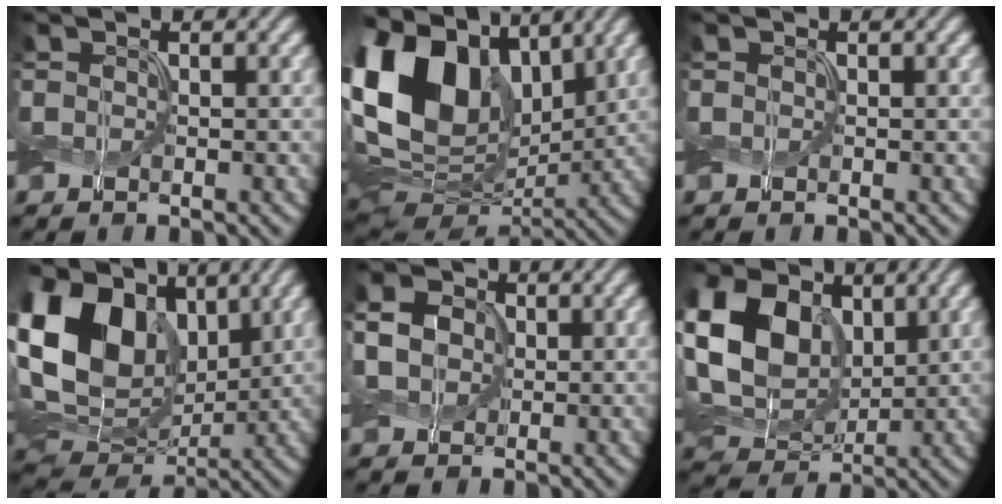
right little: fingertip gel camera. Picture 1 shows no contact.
{"total": 17.1, "force": [5.1, 11.4, 11.7], "torque": [-0.256, 0.026, 0.084]}
{"total": 0.0}
{"total": 19.1, "force": [5.8, 13.4, 12.3], "torque": [-0.261, 0.049, 0.100]}
{"total": 4.0, "force": [0.7, 3.2, 2.2], "torque": [-0.065, 0.013, 0.000]}
{"total": 11.5, "force": [2.4, 8.5, 7.4], "torque": [-0.182, 0.014, 0.039]}